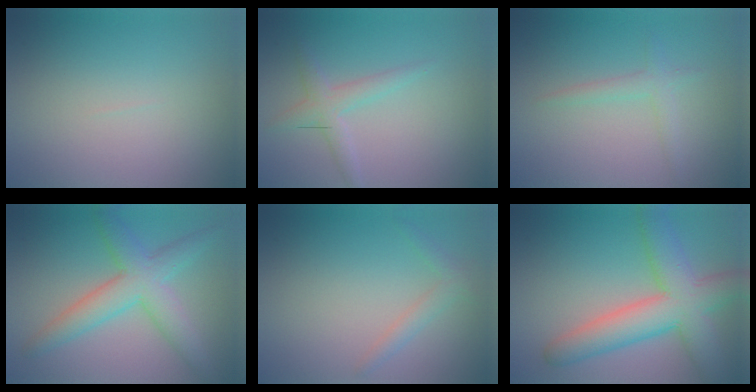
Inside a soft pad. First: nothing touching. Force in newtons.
{"total": 2.1, "press": 2.1, "slide": 0.1}
{"total": 1.5, "press": 1.5, "slide": 0.1}
{"total": 5.4, "press": 5.4, "slide": 0.1}
{"total": 1.5, "press": 1.5, "slide": 0.1}
{"total": 7.8, "press": 7.8, "slide": 0.3}